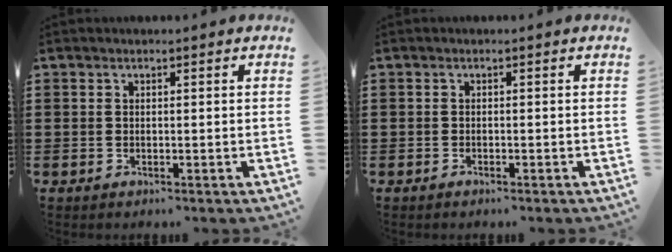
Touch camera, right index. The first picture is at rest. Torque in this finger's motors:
{"motor_torque": [-0.49, 0.75, 0.00, -0.01]}